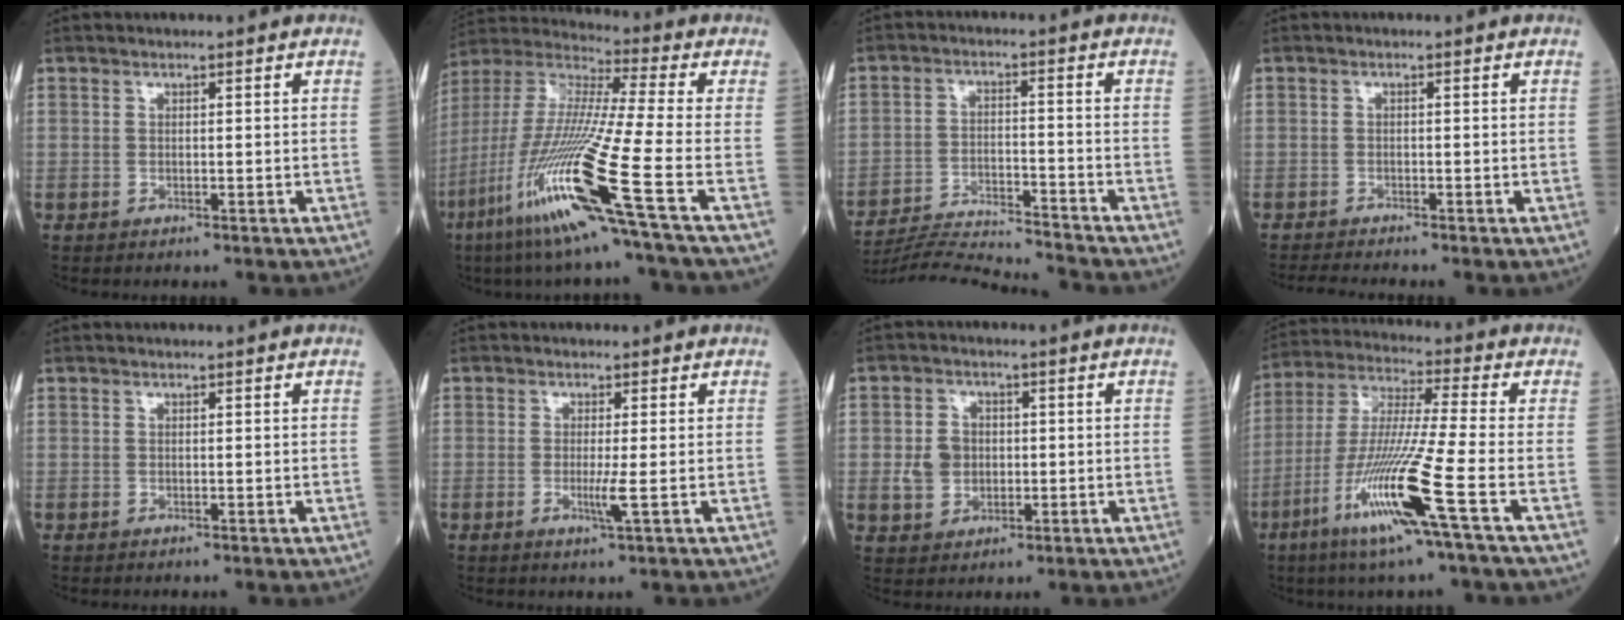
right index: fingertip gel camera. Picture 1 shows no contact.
{"total": 21.3, "force": [-9.5, -1.5, 19.0], "torque": [-0.424, -0.053, -0.194]}
{"total": 13.1, "force": [-12.7, -1.9, 2.5], "torque": [-0.040, -0.008, -0.210]}
{"total": 1.7, "force": [-1.7, -0.4, 0.0], "torque": [-0.012, -0.016, -0.033]}
{"total": 0.0}
{"total": 2.3, "force": [-0.4, -0.6, 2.2], "torque": [-0.043, -0.006, -0.008]}
{"total": 4.8, "force": [-0.1, 4.1, 2.6], "torque": [-0.056, 0.008, 0.005]}
{"total": 14.9, "force": [-6.5, -1.6, 13.3], "torque": [-0.273, -0.025, -0.126]}